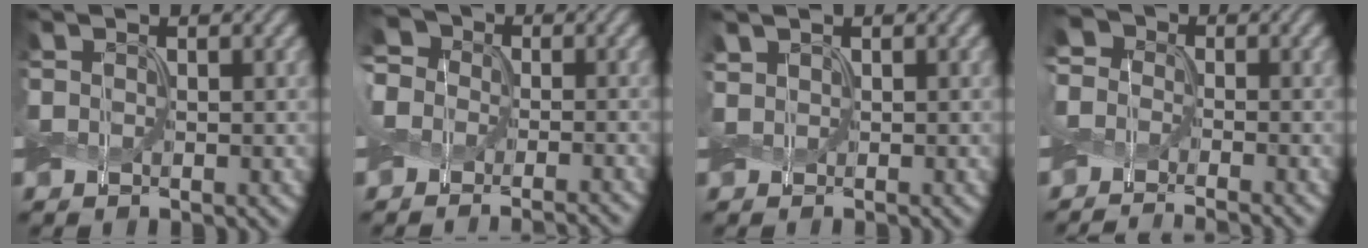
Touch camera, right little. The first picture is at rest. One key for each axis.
{"total": 6.9, "fx": -2.0, "fy": 5.9, "fz": 3.1, "tx": -0.039, "ty": 0.014, "tz": -0.074}
{"total": 0.5, "fx": 0.5, "fy": 0.1, "fz": -0.1, "tx": 0.000, "ty": 0.003, "tz": 0.009}
{"total": 6.3, "fx": -3.0, "fy": 4.4, "fz": 3.3, "tx": -0.052, "ty": 0.003, "tz": -0.071}